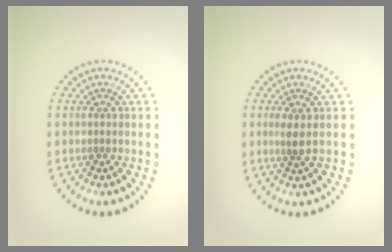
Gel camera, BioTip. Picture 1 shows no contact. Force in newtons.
{"total": 1.4, "press": 1.1, "slide": 0.9}